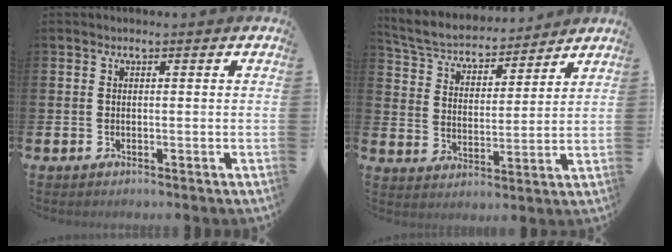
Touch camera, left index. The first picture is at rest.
{"total": 5.3, "force": [5.1, 1.3, 0.7], "torque": [-0.046, -0.041, 0.085]}